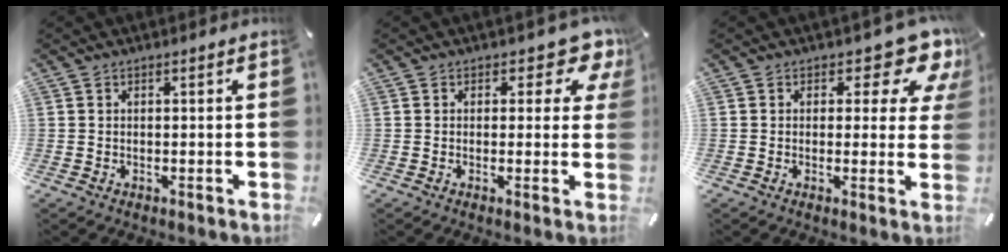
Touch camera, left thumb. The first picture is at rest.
{"total": 7.2, "force": [4.0, 3.6, 4.7], "torque": [-0.046, -0.025, 0.061]}
{"total": 10.4, "force": [6.0, 4.8, 6.9], "torque": [-0.074, -0.044, 0.099]}